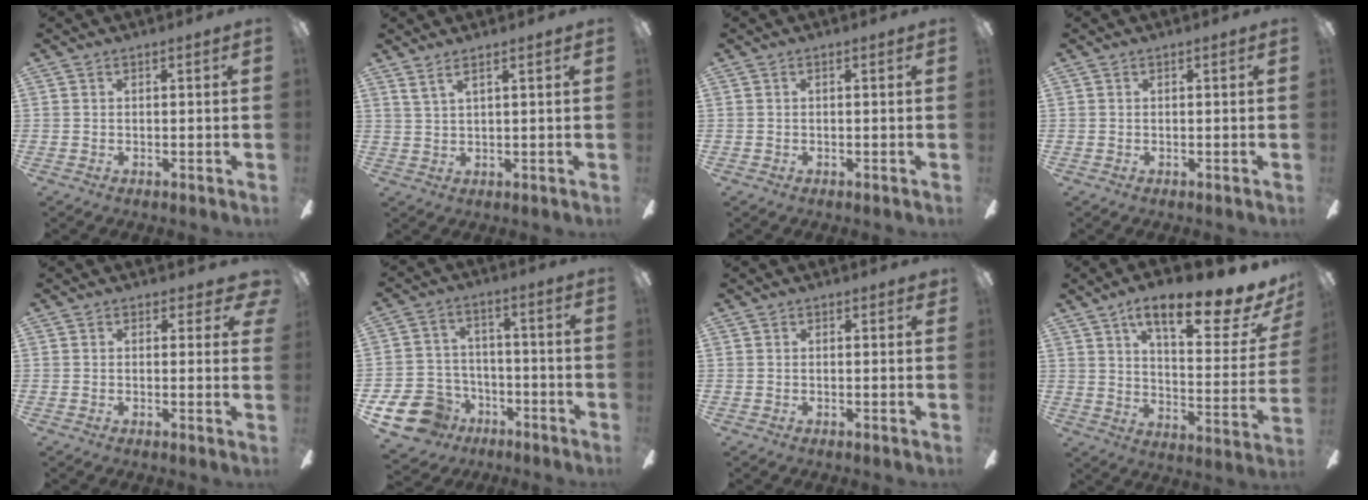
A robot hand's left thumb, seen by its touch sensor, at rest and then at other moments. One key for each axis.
{"total": 2.6, "fx": 2.0, "fy": 0.1, "fz": 1.7, "tx": -0.038, "ty": -0.002, "tz": 0.036}
{"total": 0.0}
{"total": 0.0}
{"total": 2.5, "fx": 1.4, "fy": 1.6, "fz": 1.3, "tx": -0.002, "ty": -0.006, "tz": 0.023}
{"total": 13.4, "fx": -7.4, "fy": 9.8, "fz": 5.4, "tx": -0.134, "ty": 0.049, "tz": -0.128}
{"total": 0.8, "fx": 0.6, "fy": 0.5, "fz": 0.2, "tx": 0.011, "ty": -0.004, "tz": 0.007}
{"total": 18.4, "fx": 12.5, "fy": 5.4, "fz": 12.3, "tx": -0.186, "ty": -0.083, "tz": 0.200}